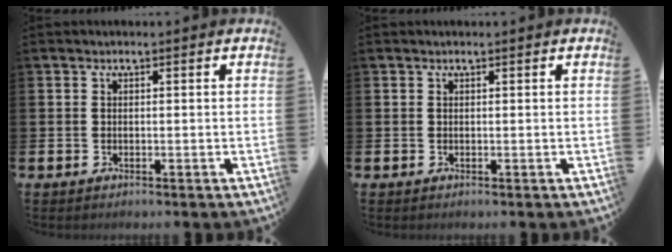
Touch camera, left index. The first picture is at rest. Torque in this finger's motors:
{"motor_torque": [0.26, -0.08, -0.08, -0.01]}